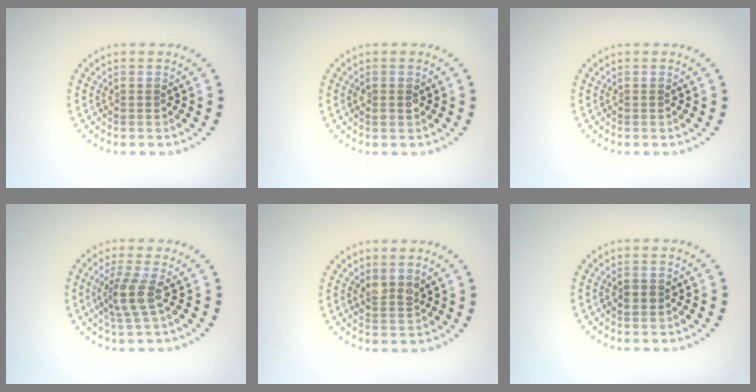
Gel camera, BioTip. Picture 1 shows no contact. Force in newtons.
{"total": 1.1, "press": 1.1, "slide": 0.4}
{"total": 0.0}
{"total": 2.7, "press": 2.0, "slide": 1.8}
{"total": 1.7, "press": 1.4, "slide": 1.0}
{"total": 1.5, "press": 1.5, "slide": 0.2}